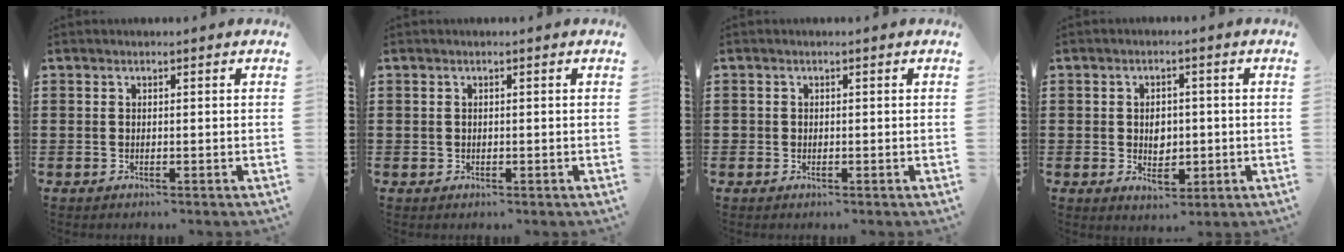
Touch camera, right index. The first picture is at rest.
{"total": 0.5, "force": [0.1, 0.5, 0.1], "torque": [-0.003, 0.004, 0.002]}
{"total": 0.7, "force": [-0.1, 0.7, 0.1], "torque": [-0.004, 0.004, -0.004]}
{"total": 3.9, "force": [-0.2, 2.8, 2.7], "torque": [-0.042, 0.001, -0.009]}